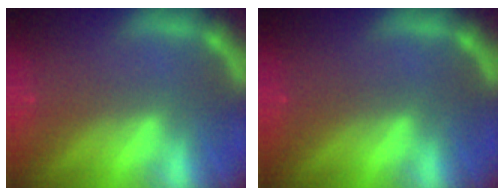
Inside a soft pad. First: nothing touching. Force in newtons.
{"total": 0.0}